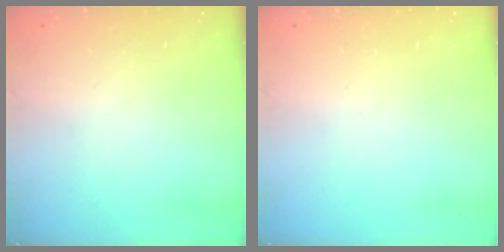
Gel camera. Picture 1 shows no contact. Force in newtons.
{"total": 0.0}